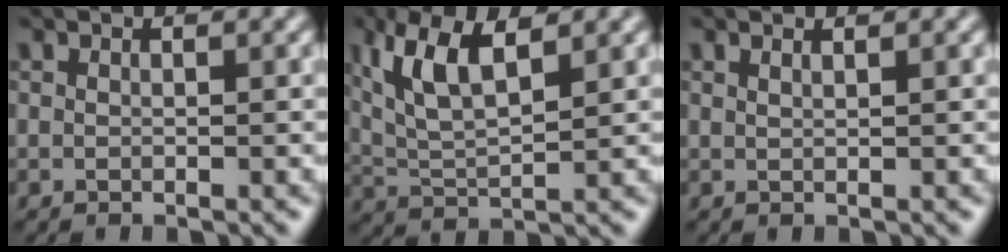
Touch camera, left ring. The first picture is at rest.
{"total": 6.4, "force": [2.6, 2.7, 5.2], "torque": [-0.112, 0.014, 0.049]}
{"total": 0.7, "force": [0.4, 0.3, 0.5], "torque": [-0.005, 0.005, 0.004]}